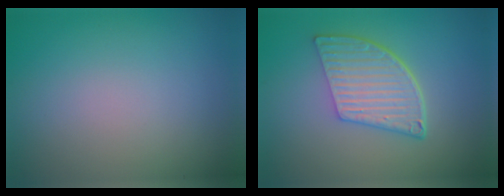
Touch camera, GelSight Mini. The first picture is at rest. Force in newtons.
{"total": 5.8, "press": 4.2, "slide": 4.0}